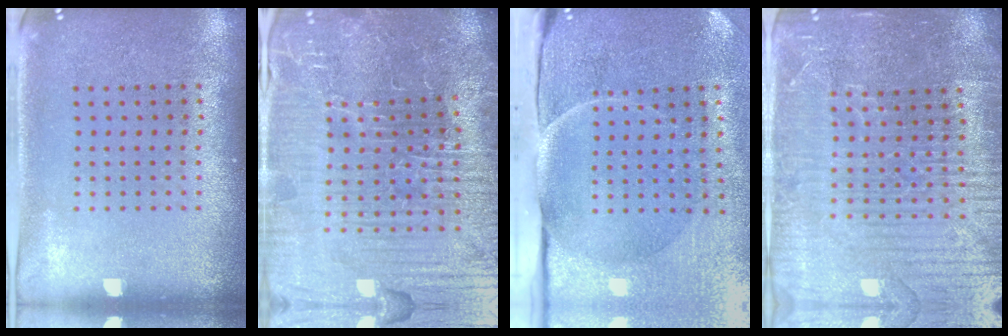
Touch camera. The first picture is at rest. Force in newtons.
{"total": 6.4, "press": 5.9, "slide": 2.5}
{"total": 5.1, "press": 4.0, "slide": 3.1}
{"total": 4.7, "press": 4.4, "slide": 1.7}